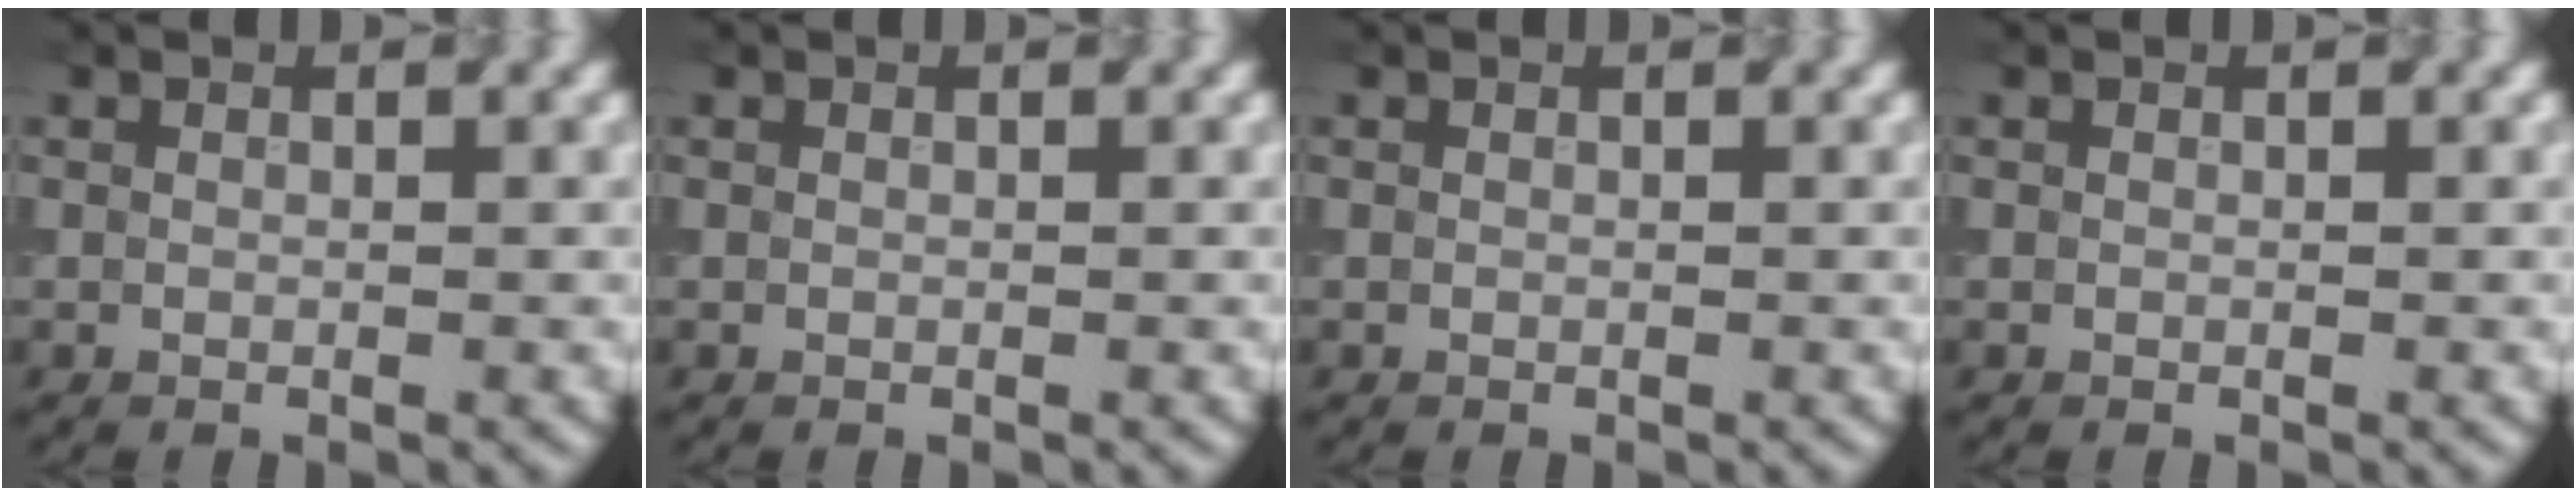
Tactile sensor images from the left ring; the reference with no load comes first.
{"total": 0.0}
{"total": 0.0}
{"total": 0.0}